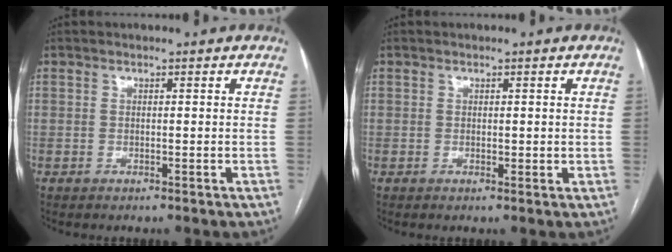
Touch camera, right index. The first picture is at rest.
{"total": 1.0, "force": [0.3, 0.7, 0.6], "torque": [-0.006, -0.002, 0.007]}